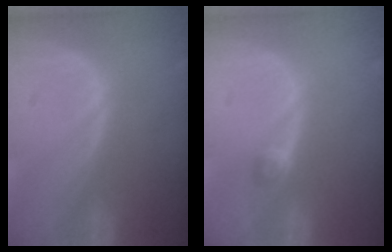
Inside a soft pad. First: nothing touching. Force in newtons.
{"total": 1.8, "press": 1.6, "slide": 0.8}